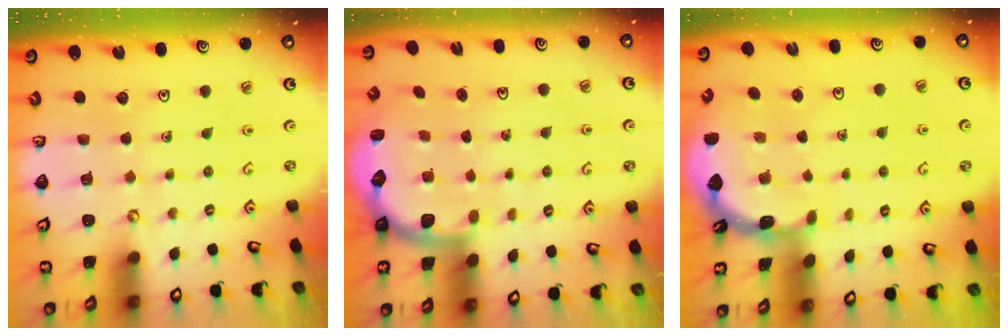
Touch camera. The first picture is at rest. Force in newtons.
{"total": 2.7, "press": 2.1, "slide": 1.7}
{"total": 1.6, "press": 1.6, "slide": 0.1}